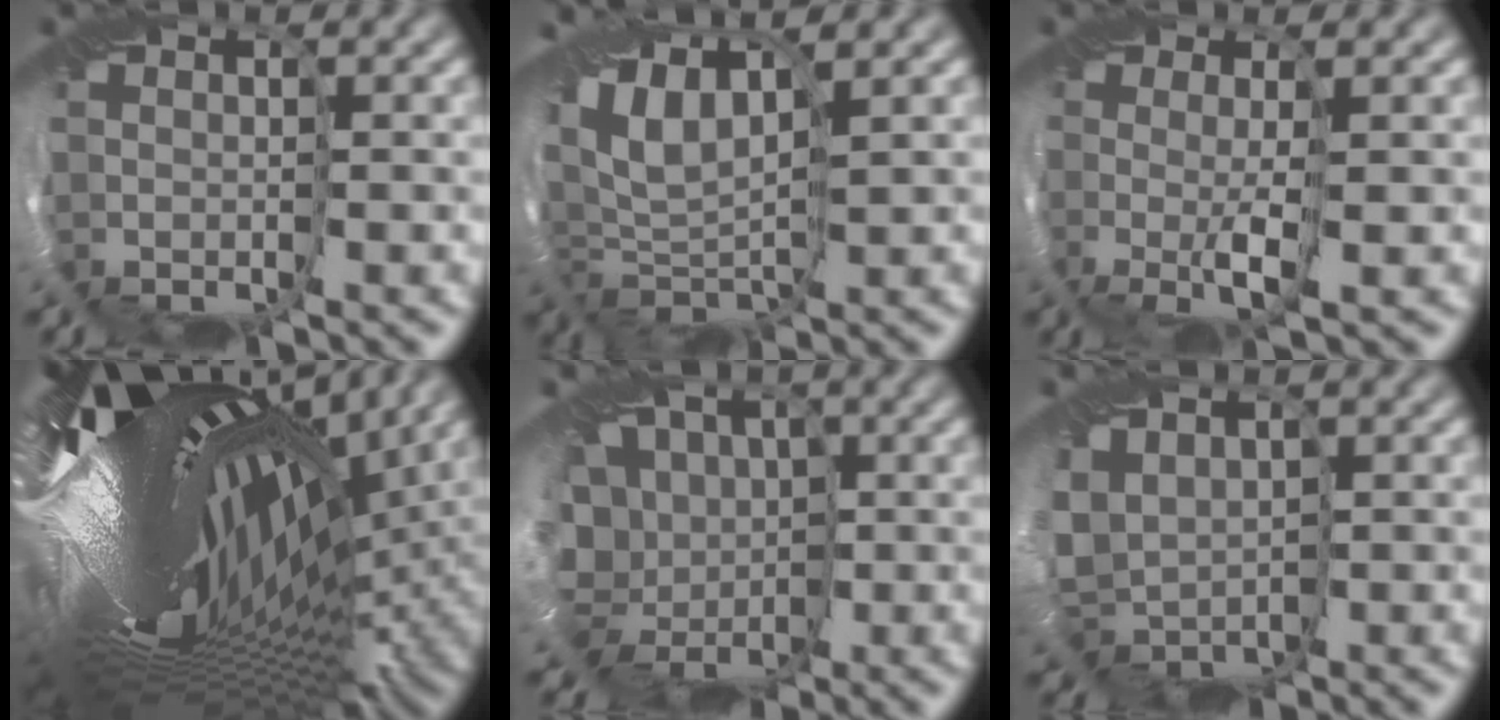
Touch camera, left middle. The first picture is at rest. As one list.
[{"total": 7.3, "force": [1.5, 3.8, 6.1], "torque": [-0.134, -0.003, 0.027]}, {"total": 1.7, "force": [0.1, -1.6, 0.5], "torque": [-0.011, -0.006, 0.005]}, {"total": 18.3, "force": [2.9, 5.4, 17.2], "torque": [-0.273, -0.009, 0.056]}, {"total": 12.3, "force": [0.2, 9.9, 7.3], "torque": [-0.116, 0.005, -0.023]}, {"total": 5.0, "force": [-0.3, 3.5, 3.6], "torque": [-0.056, -0.022, 0.013]}]